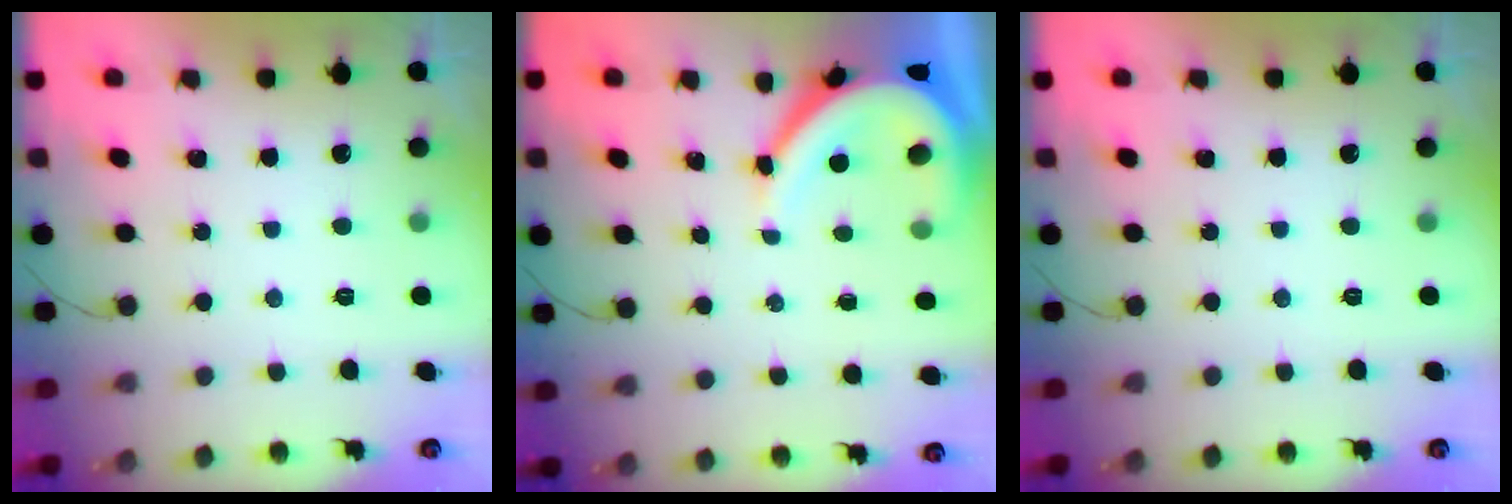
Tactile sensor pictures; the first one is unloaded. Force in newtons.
{"total": 9.7, "press": 9.6, "slide": 1.0}
{"total": 0.0}